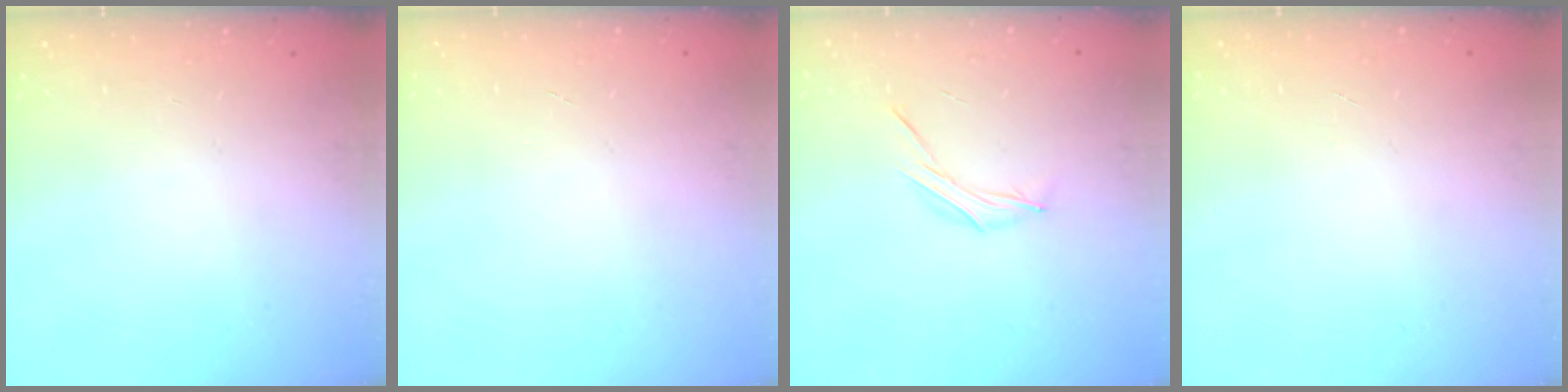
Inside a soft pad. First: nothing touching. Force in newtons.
{"total": 0.0}
{"total": 6.4, "press": 6.2, "slide": 1.4}
{"total": 0.0}